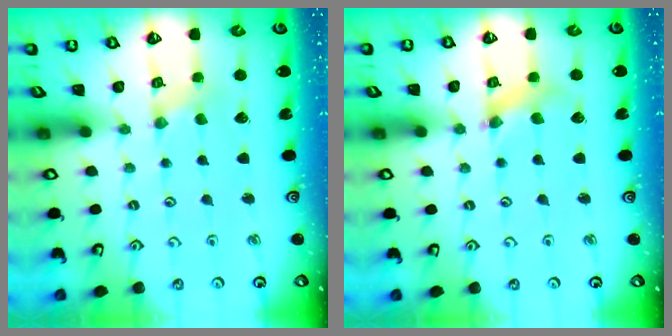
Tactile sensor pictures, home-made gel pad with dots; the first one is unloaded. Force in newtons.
{"total": 4.5, "press": 4.5, "slide": 0.6}